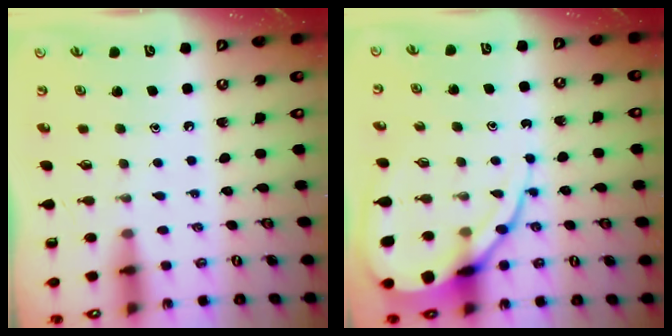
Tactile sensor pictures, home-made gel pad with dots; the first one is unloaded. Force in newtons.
{"total": 12.6, "press": 12.5, "slide": 1.1}